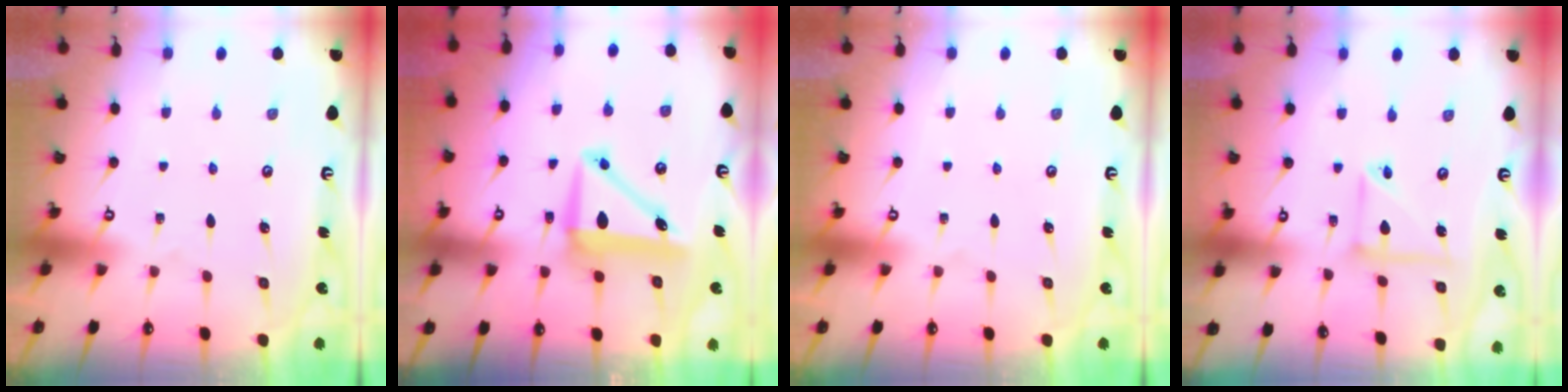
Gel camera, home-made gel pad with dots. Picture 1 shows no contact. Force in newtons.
{"total": 8.8, "press": 8.6, "slide": 2.0}
{"total": 0.0}
{"total": 8.0, "press": 8.0, "slide": 0.4}